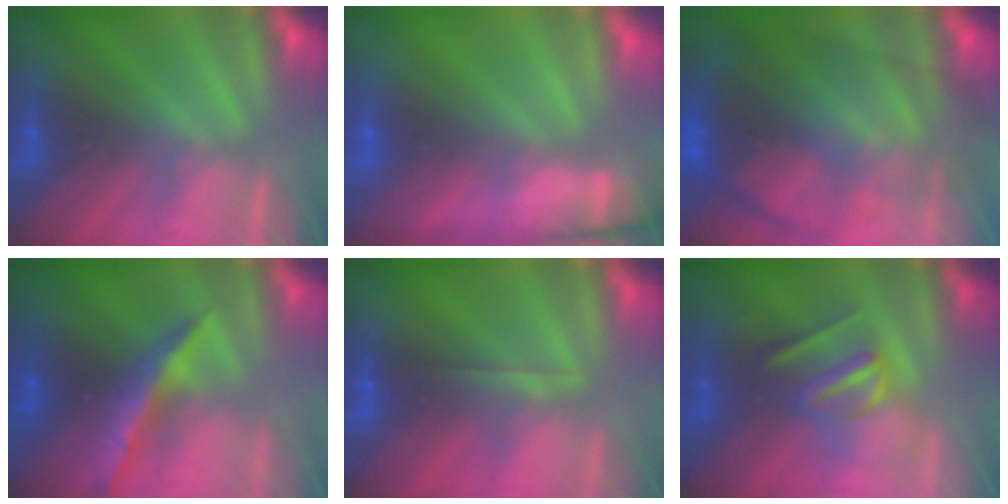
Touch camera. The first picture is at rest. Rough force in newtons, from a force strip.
{"total": 11.5}
{"total": 7.6}
{"total": 8.3}
{"total": 1.7}
{"total": 2.9}